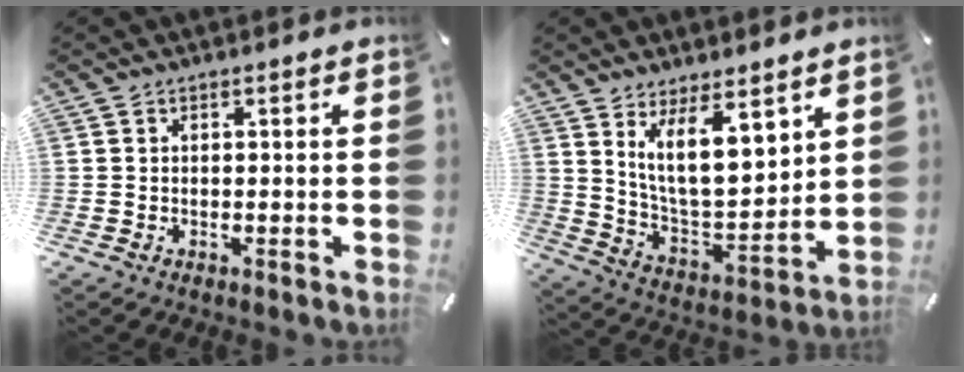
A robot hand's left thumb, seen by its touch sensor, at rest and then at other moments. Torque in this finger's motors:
{"motor_torque": [1.01, 0.09, 0.39, -0.37, 0.23]}